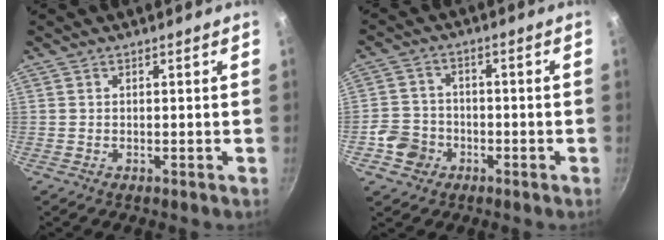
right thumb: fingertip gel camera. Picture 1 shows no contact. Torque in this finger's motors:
{"motor_torque": [1.21, 0.63, 0.28, -0.12, 0.09]}